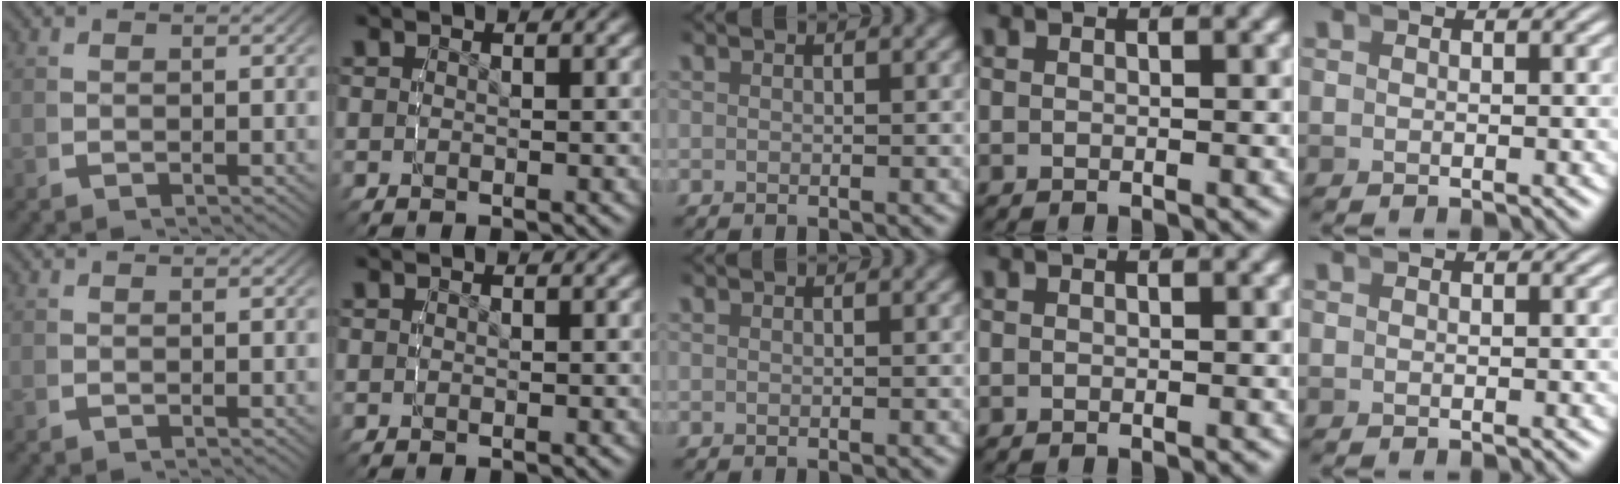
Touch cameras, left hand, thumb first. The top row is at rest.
{}